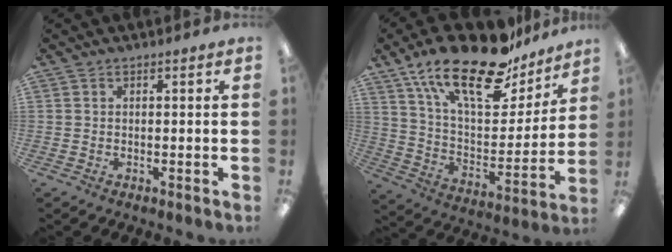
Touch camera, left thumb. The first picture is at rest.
{"total": 24.6, "force": [17.3, 9.9, 14.4], "torque": [-0.238, -0.105, 0.295]}